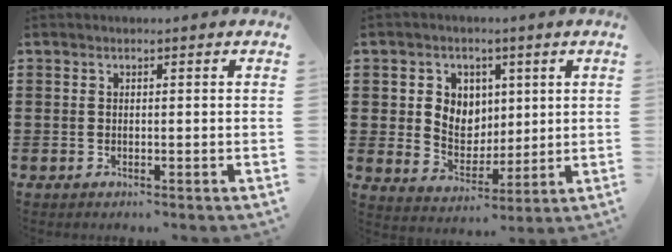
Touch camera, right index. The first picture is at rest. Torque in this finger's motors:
{"motor_torque": [1.24, 0.84, 0.22, 0.07]}